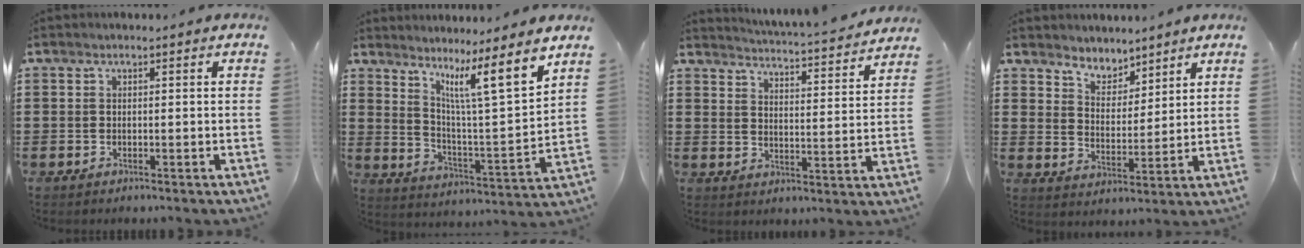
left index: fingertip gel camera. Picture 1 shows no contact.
{"total": 8.9, "force": [6.5, -0.2, 6.0], "torque": [-0.108, -0.054, 0.097]}
{"total": 3.8, "force": [3.8, -0.7, 0.3], "torque": [-0.020, -0.041, 0.057]}
{"total": 4.6, "force": [4.1, 1.9, -0.3], "torque": [-0.018, -0.016, 0.074]}